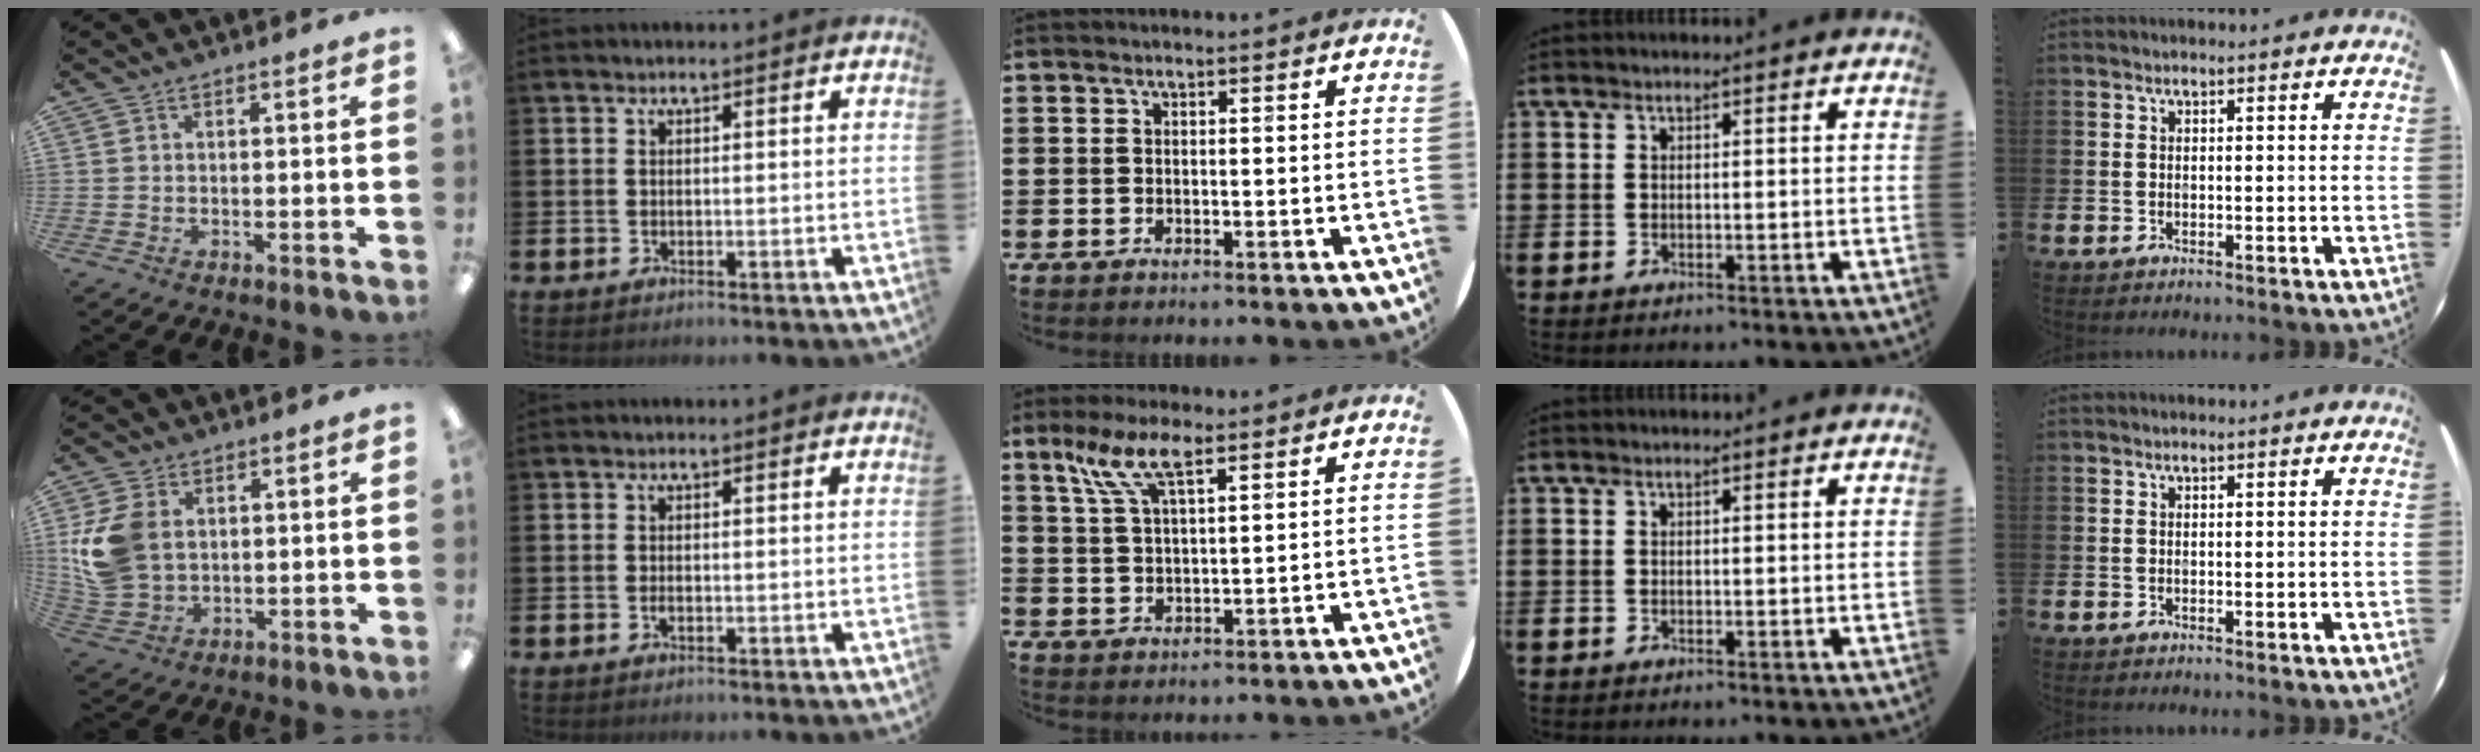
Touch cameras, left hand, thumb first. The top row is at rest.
{"thumb": {"total": 11.9, "force": [2.3, 9.0, 7.4], "torque": [-0.172, 0.010, 0.045]}, "index": {"total": 0.7, "force": [-0.3, 0.2, 0.6], "torque": [-0.019, 0.003, -0.004]}, "middle": {"total": 7.0, "force": [4.5, 2.1, 4.9], "torque": [-0.109, 0.004, 0.079]}}